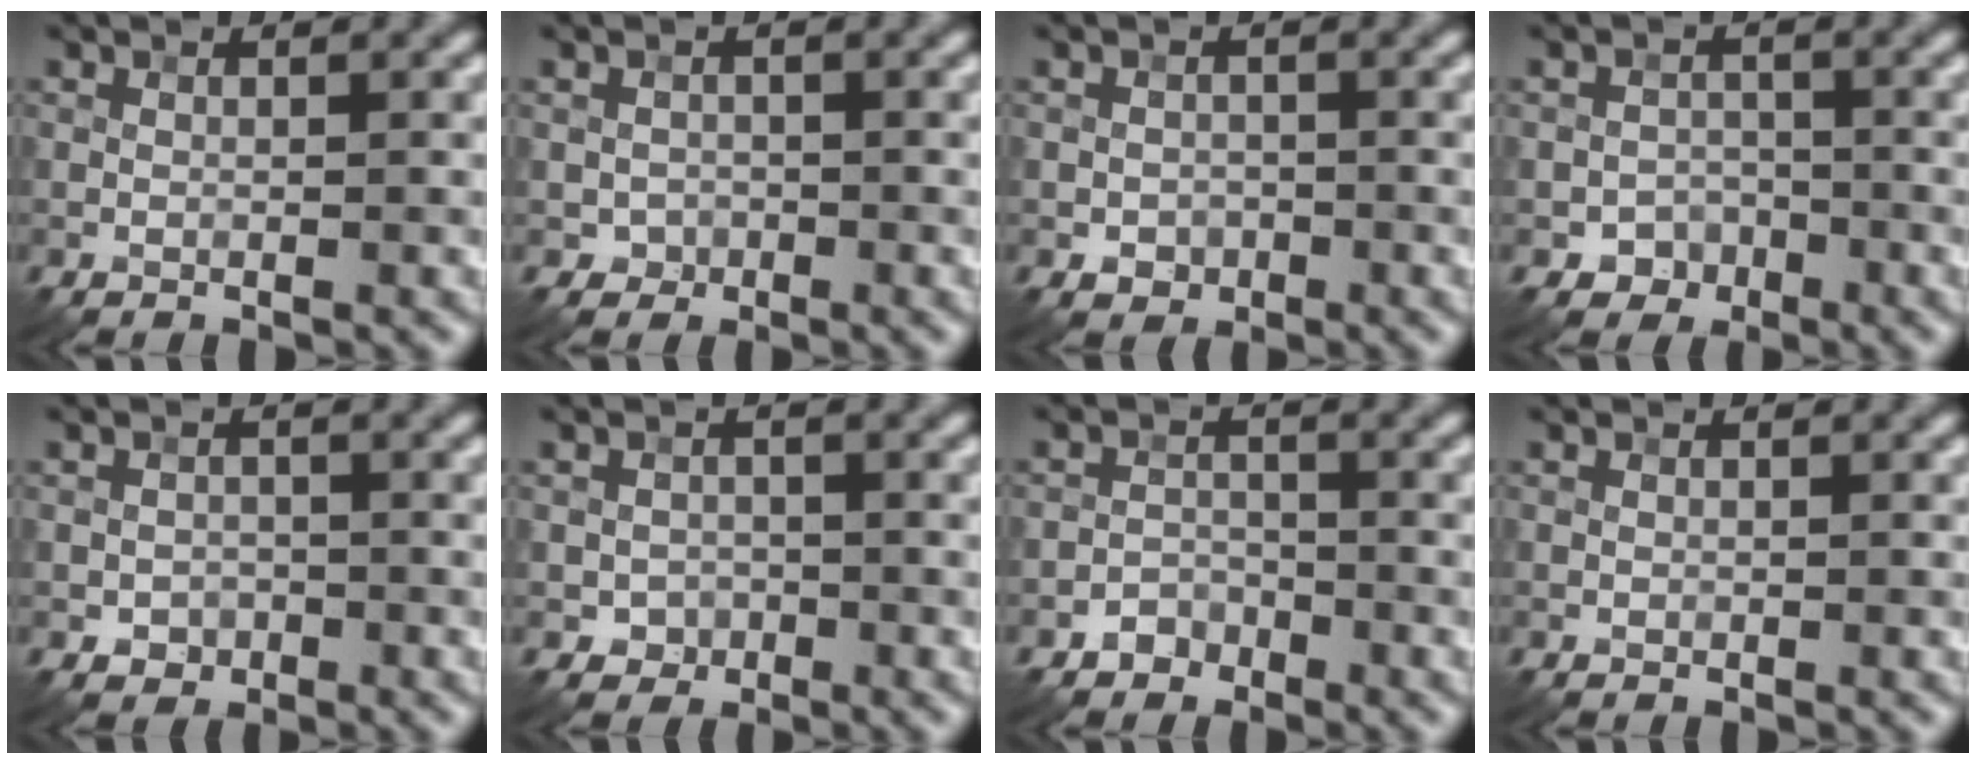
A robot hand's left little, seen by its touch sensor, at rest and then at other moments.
{"total": 1.1, "force": [-0.4, 1.1, 0.0], "torque": [0.011, 0.000, -0.009]}
{"total": 1.6, "force": [-0.7, 1.3, 0.6], "torque": [-0.004, -0.002, -0.013]}
{"total": 2.2, "force": [-1.3, 1.7, 0.2], "torque": [0.008, 0.005, -0.024]}
{"total": 1.6, "force": [-0.7, 1.3, 0.5], "torque": [-0.002, -0.002, -0.014]}
{"total": 1.5, "force": [-0.6, 1.4, 0.3], "torque": [0.006, 0.000, -0.012]}
{"total": 1.7, "force": [-1.3, 1.1, 0.1], "torque": [0.008, 0.009, -0.024]}
{"total": 0.0}